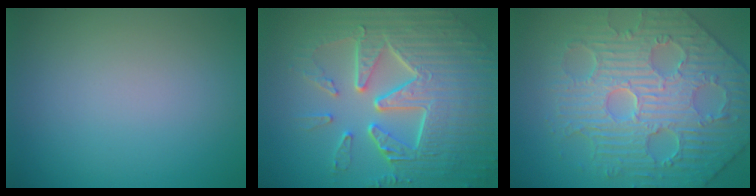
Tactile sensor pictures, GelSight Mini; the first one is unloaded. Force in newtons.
{"total": 9.8, "press": 6.6, "slide": 7.2}
{"total": 7.6, "press": 6.3, "slide": 4.3}